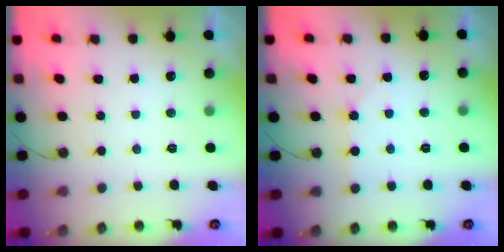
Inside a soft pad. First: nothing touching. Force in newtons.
{"total": 3.7, "press": 3.7, "slide": 0.3}